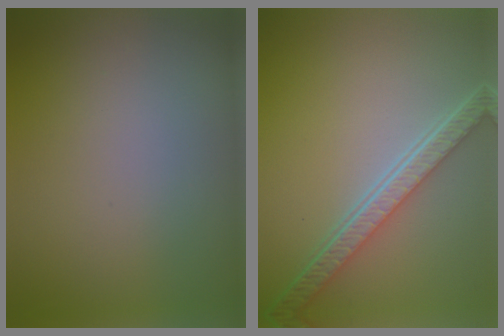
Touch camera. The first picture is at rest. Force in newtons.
{"total": 5.6, "press": 4.0, "slide": 3.9}